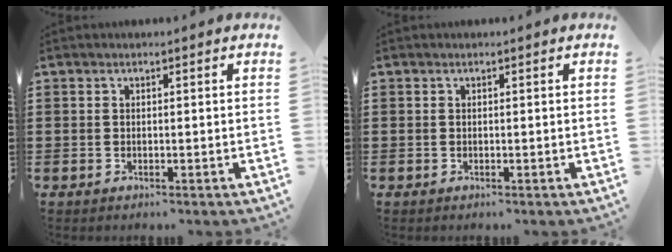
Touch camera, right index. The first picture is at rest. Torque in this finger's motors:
{"motor_torque": [0.30, 0.19, 0.00, 0.00]}